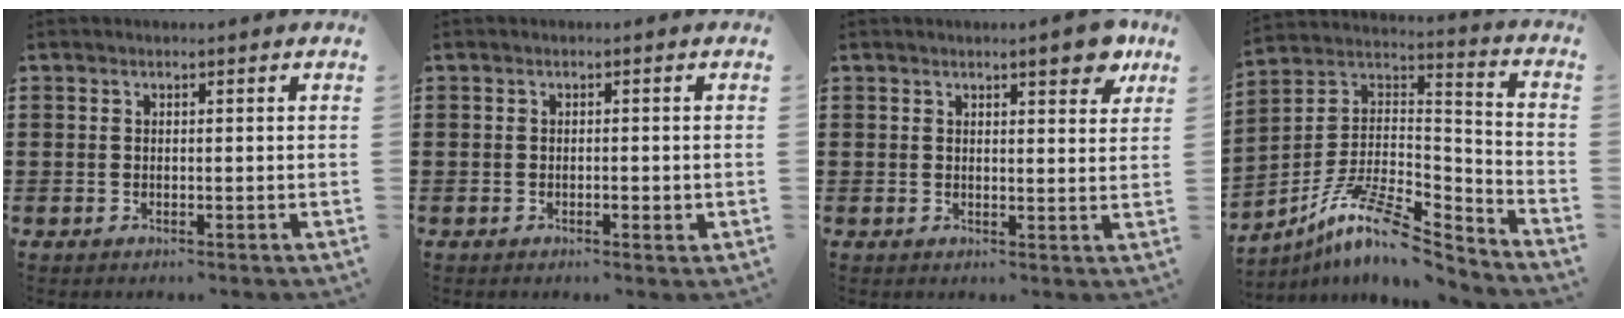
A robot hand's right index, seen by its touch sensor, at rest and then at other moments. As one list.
[{"total": 1.4, "force": [-0.5, 0.3, 1.3], "torque": [-0.024, -0.003, -0.008]}, {"total": 5.1, "force": [3.4, 1.3, 3.6], "torque": [-0.046, -0.005, 0.053]}, {"total": 11.8, "force": [-8.7, 3.2, 7.3], "torque": [-0.144, 0.018, -0.170]}]